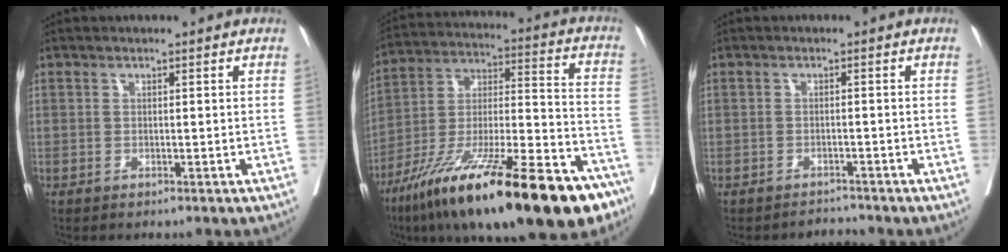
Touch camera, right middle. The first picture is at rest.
{"total": 30.7, "force": [-19.8, 5.9, 22.7], "torque": [-0.319, -0.017, -0.325]}
{"total": 1.5, "force": [-1.4, 0.0, -0.7], "torque": [0.014, -0.008, -0.021]}